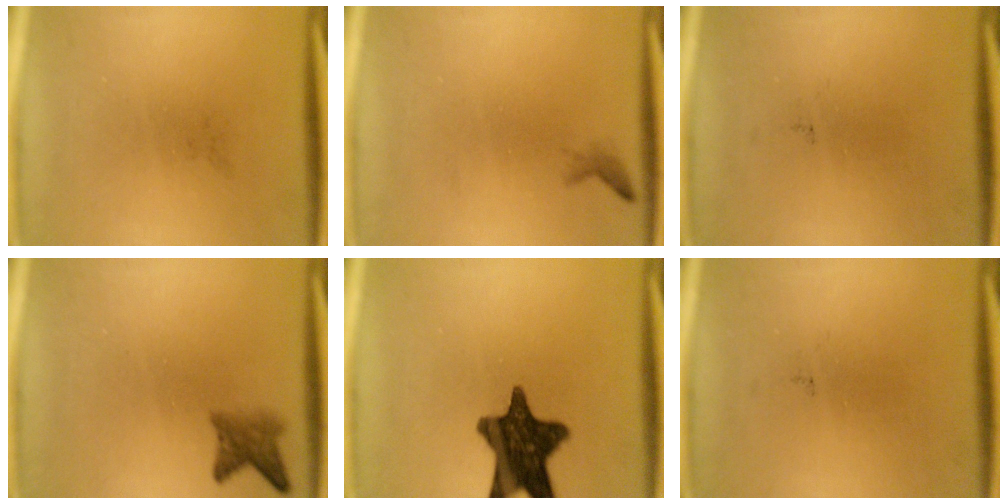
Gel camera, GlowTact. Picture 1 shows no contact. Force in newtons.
{"total": 0.7}
{"total": 0.0}
{"total": 2.8}
{"total": 13.4}
{"total": 0.0}